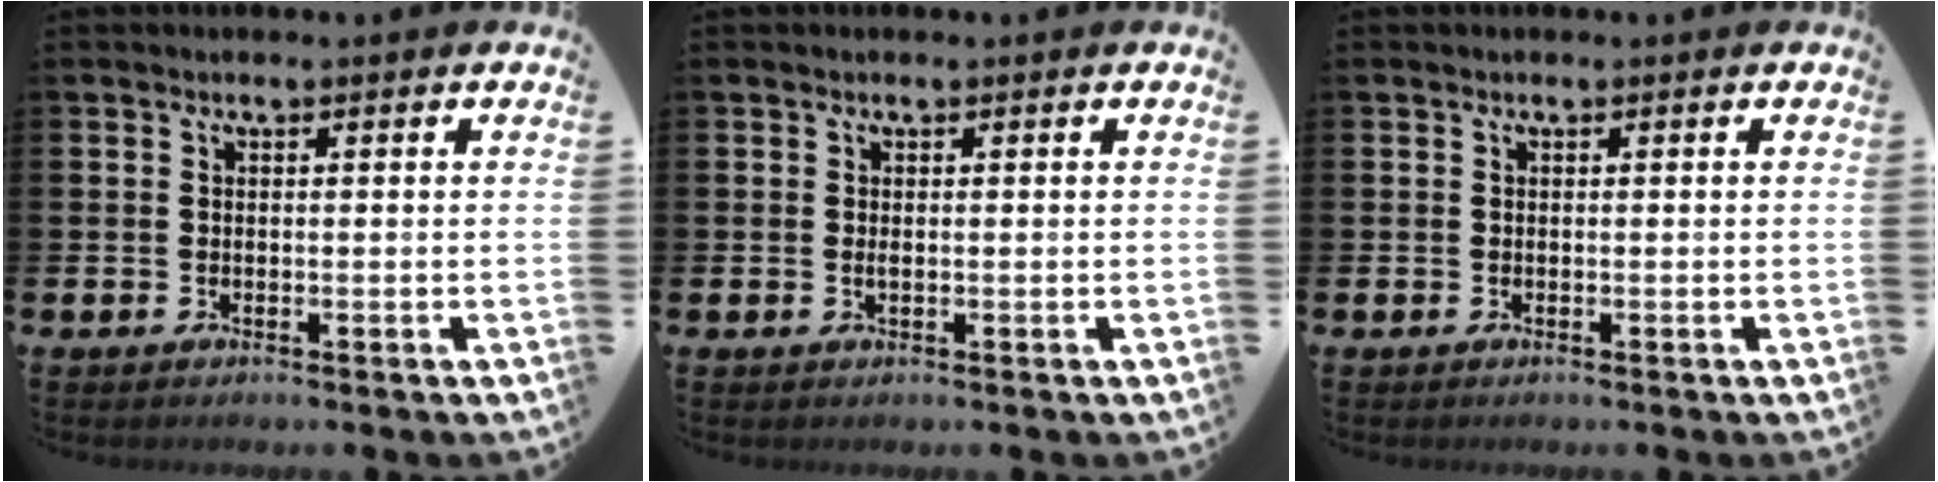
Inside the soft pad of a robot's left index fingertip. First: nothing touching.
{"total": 0.7, "force": [0.1, 0.2, 0.6], "torque": [-0.011, 0.000, 0.001]}
{"total": 0.0}